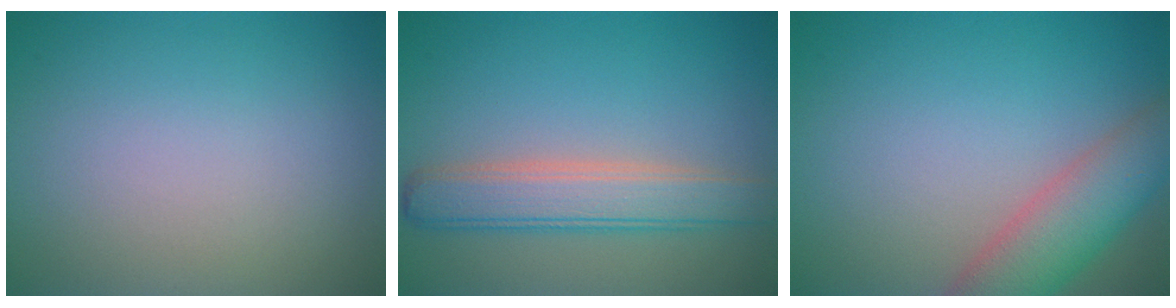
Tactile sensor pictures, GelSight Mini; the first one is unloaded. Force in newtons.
{"total": 4.6, "press": 4.5, "slide": 0.2}
{"total": 5.7, "press": 5.7, "slide": 0.2}